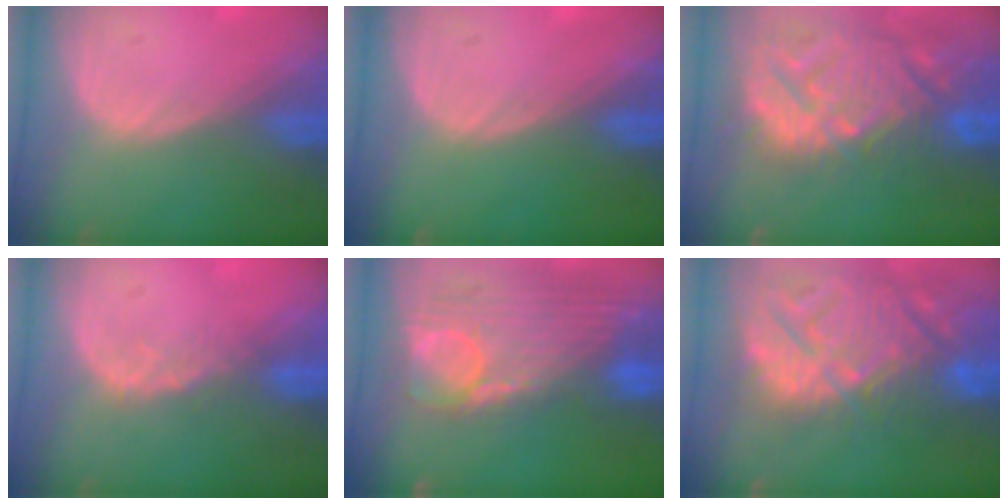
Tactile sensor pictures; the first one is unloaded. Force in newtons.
{"total": 0.0}
{"total": 14.6, "press": 12.5, "slide": 7.5}
{"total": 2.6, "press": 2.1, "slide": 1.5}
{"total": 12.7, "press": 10.7, "slide": 6.7}
{"total": 15.3, "press": 13.2, "slide": 7.8}